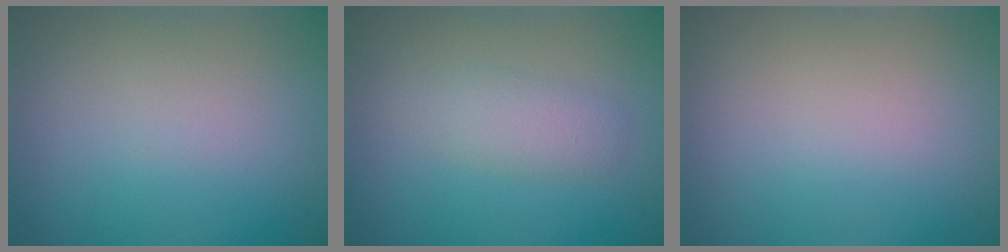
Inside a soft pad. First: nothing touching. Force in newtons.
{"total": 2.2, "press": 2.2, "slide": 0.0}
{"total": 0.0}